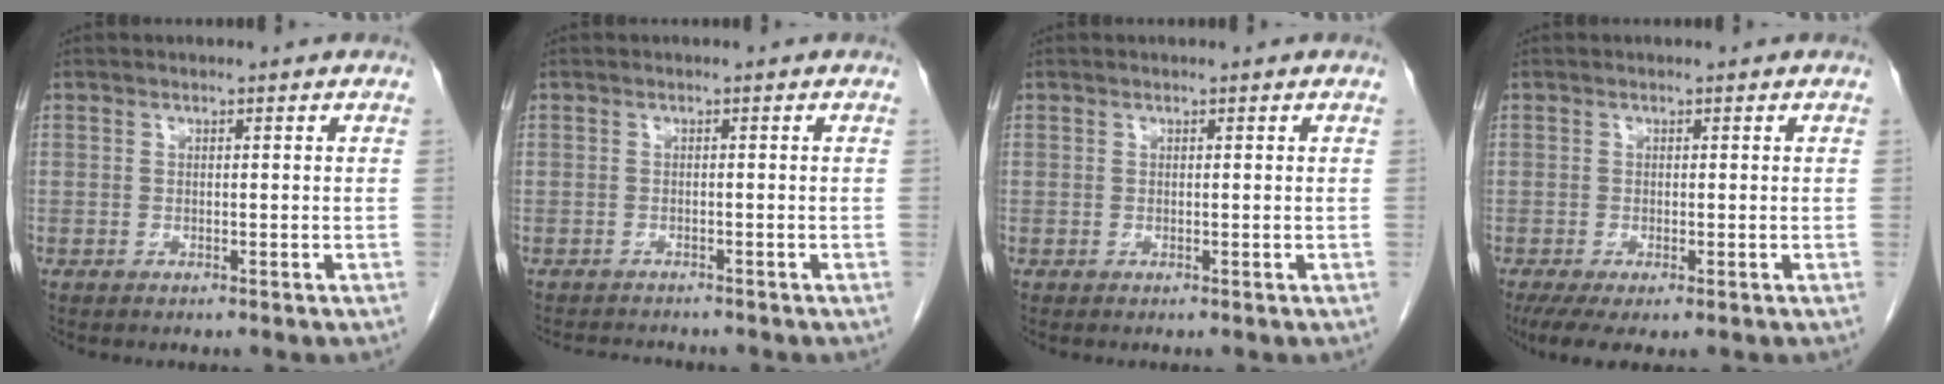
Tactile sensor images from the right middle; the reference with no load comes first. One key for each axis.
{"total": 4.3, "fx": -4.1, "fy": 0.6, "fz": 1.0, "tx": -0.016, "ty": -0.011, "tz": -0.060}
{"total": 0.0}
{"total": 5.4, "fx": -3.4, "fy": 1.4, "fz": 4.0, "tx": -0.068, "ty": -0.019, "tz": -0.055}